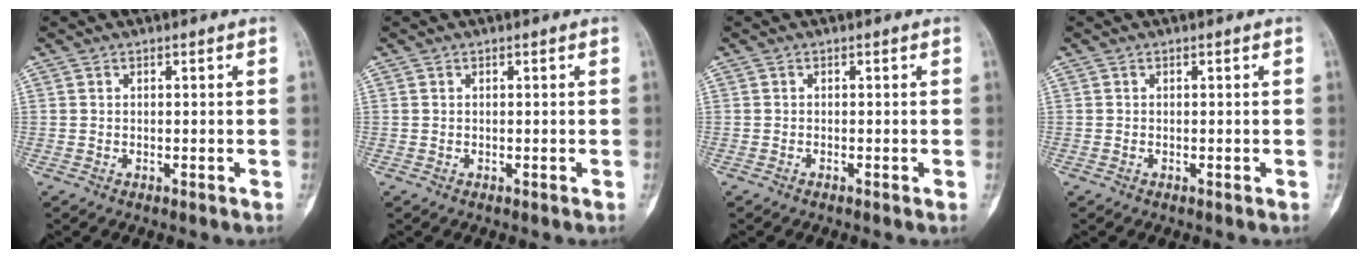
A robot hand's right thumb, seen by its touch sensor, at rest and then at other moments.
{"total": 0.0}
{"total": 0.0}
{"total": 0.0}